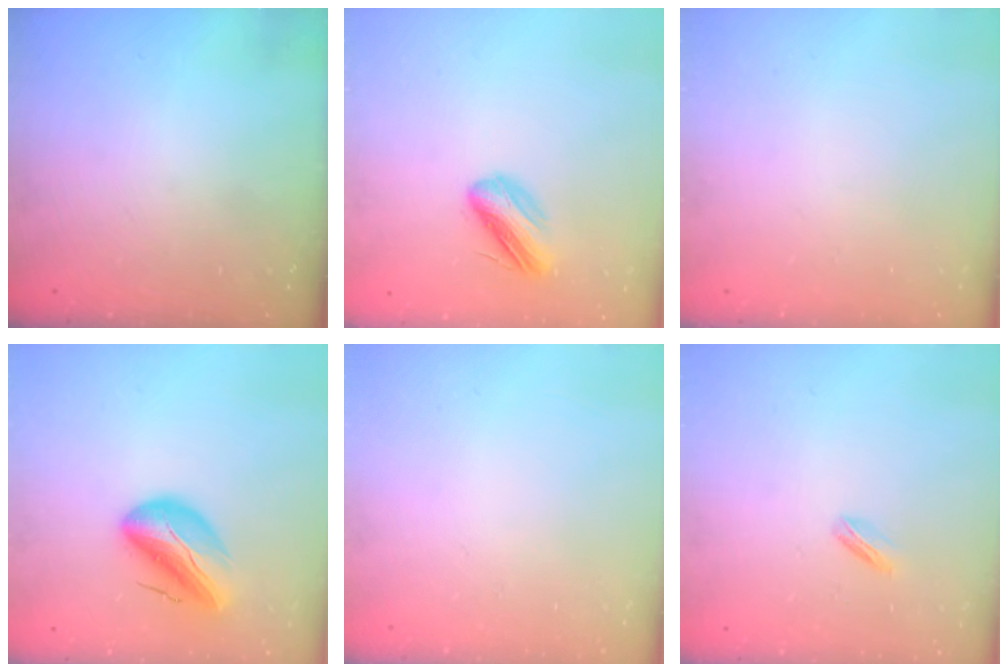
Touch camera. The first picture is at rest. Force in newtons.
{"total": 7.3, "press": 7.3, "slide": 0.9}
{"total": 0.0}
{"total": 13.3, "press": 12.8, "slide": 3.3}
{"total": 0.0}
{"total": 2.2, "press": 2.2, "slide": 0.5}